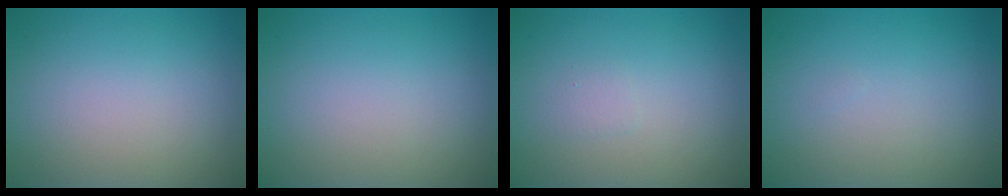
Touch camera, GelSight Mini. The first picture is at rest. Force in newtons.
{"total": 0.0}
{"total": 0.6, "press": 0.6, "slide": 0.1}
{"total": 0.0}